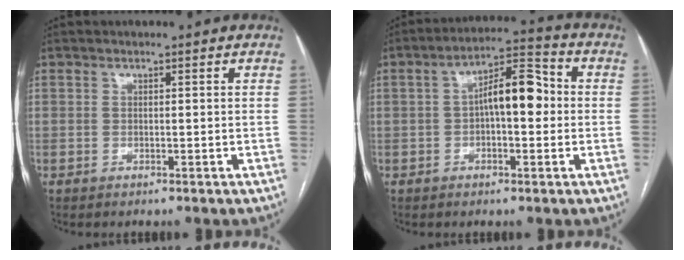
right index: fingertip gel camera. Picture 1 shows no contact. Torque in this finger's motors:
{"motor_torque": [1.25, -0.18, 0.65, 0.14]}